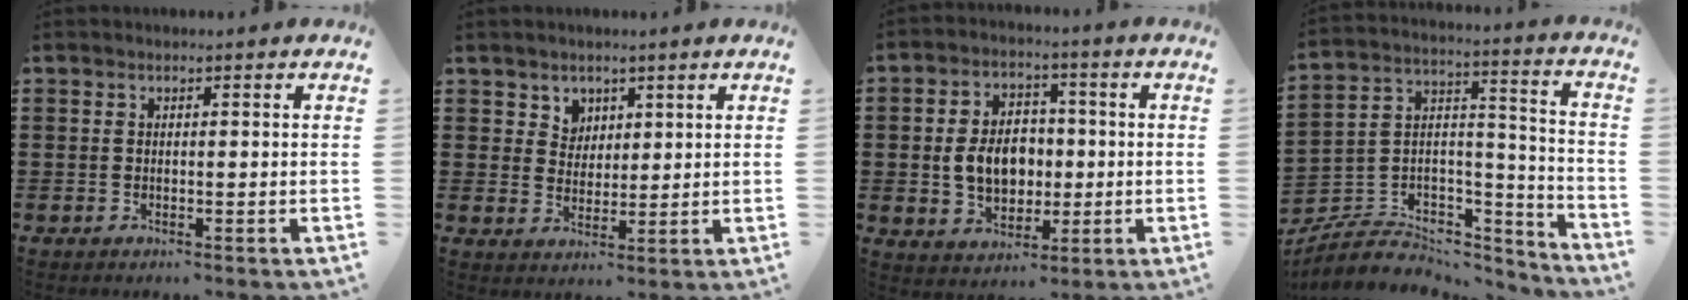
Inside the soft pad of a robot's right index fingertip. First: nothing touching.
{"total": 3.6, "force": [2.3, 2.8, 0.0], "torque": [-0.015, 0.008, 0.044]}
{"total": 7.6, "force": [-0.4, 5.5, 5.2], "torque": [-0.103, 0.004, -0.013]}
{"total": 4.9, "force": [-3.4, 3.3, 1.0], "torque": [-0.035, -0.009, -0.068]}